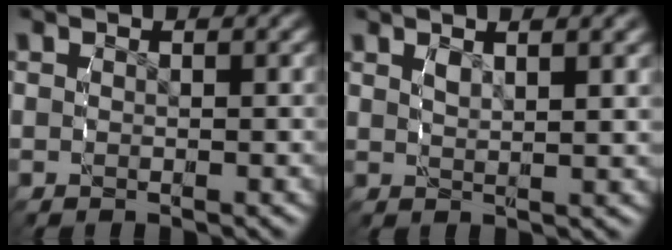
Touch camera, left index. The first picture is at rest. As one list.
[{"total": 2.4, "force": [1.3, 0.6, 1.9], "torque": [-0.038, -0.003, 0.024]}]